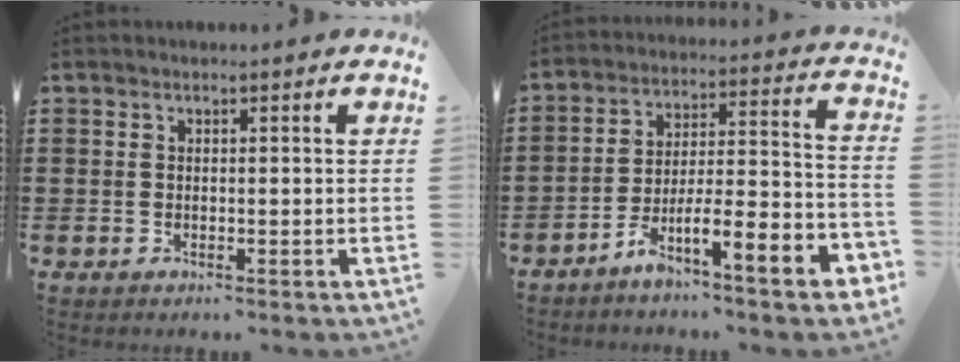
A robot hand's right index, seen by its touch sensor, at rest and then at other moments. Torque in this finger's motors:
{"motor_torque": [0.38, -0.27, 0.31, 0.08]}